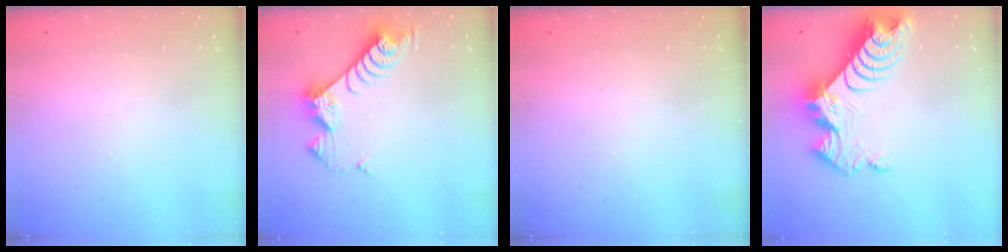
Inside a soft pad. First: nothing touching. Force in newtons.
{"total": 9.6, "press": 9.5, "slide": 0.7}
{"total": 0.0}
{"total": 14.7, "press": 14.6, "slide": 1.2}